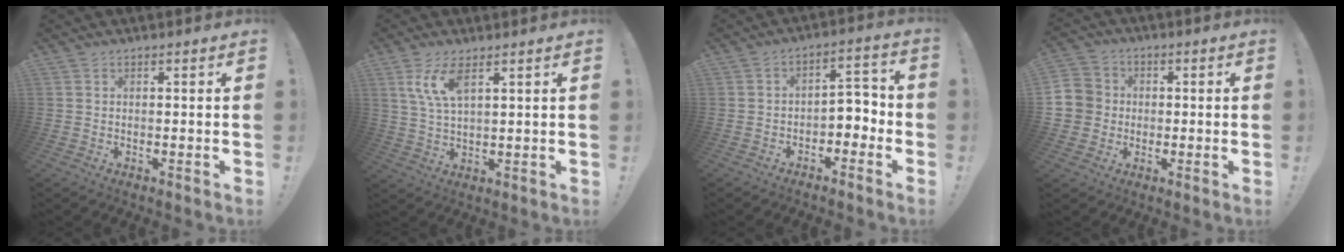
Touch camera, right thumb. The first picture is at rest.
{"total": 8.1, "force": [4.3, 2.8, 6.2], "torque": [-0.124, -0.009, 0.080]}
{"total": 5.0, "force": [-2.9, 3.2, 2.6], "torque": [-0.038, 0.017, -0.050]}
{"total": 6.9, "force": [-0.6, 6.7, 1.5], "torque": [-0.023, 0.014, -0.010]}